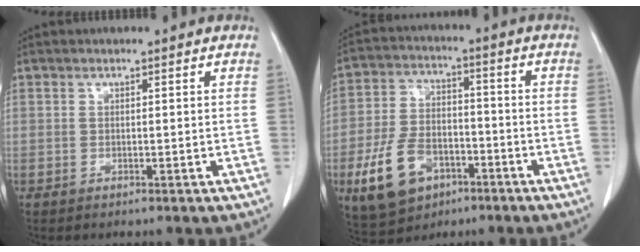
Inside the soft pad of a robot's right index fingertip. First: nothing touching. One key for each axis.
{"total": 12.3, "fx": -5.5, "fy": 7.9, "fz": 7.7, "tx": -0.170, "ty": 0.006, "tz": -0.090}